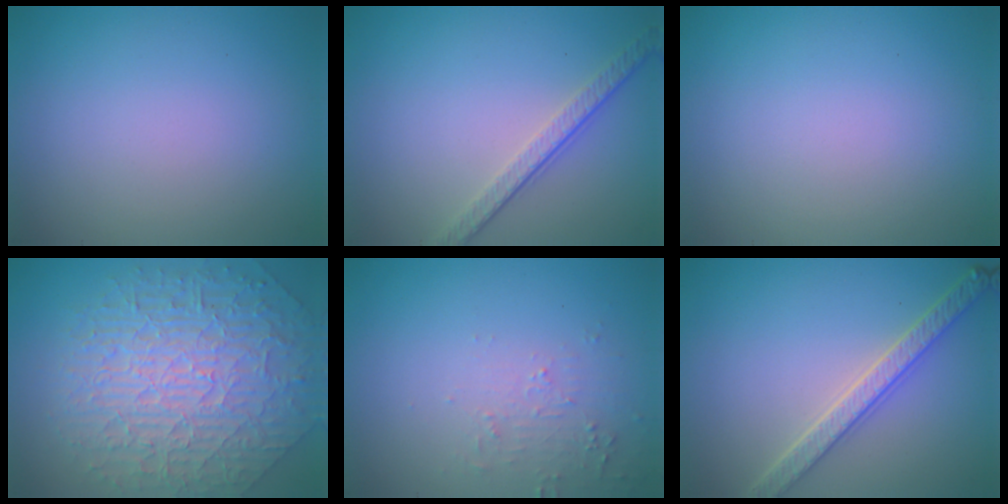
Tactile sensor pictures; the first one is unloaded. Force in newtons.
{"total": 3.5, "press": 2.6, "slide": 2.4}
{"total": 0.0}
{"total": 9.1, "press": 6.8, "slide": 6.0}
{"total": 2.1, "press": 2.0, "slide": 0.5}
{"total": 4.0, "press": 3.5, "slide": 2.0}